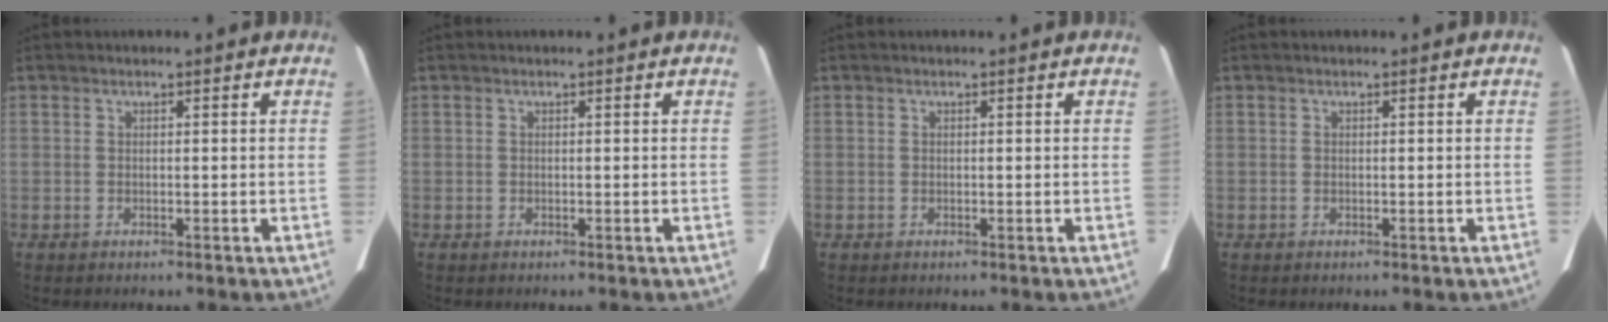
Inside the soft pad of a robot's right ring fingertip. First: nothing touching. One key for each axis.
{"total": 0.0}
{"total": 0.0}
{"total": 0.0}